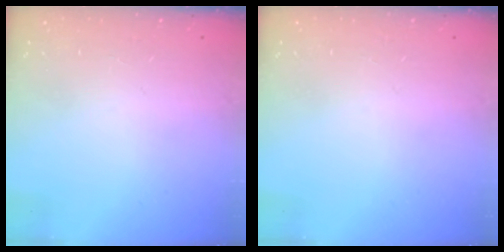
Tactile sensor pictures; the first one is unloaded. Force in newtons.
{"total": 0.0}